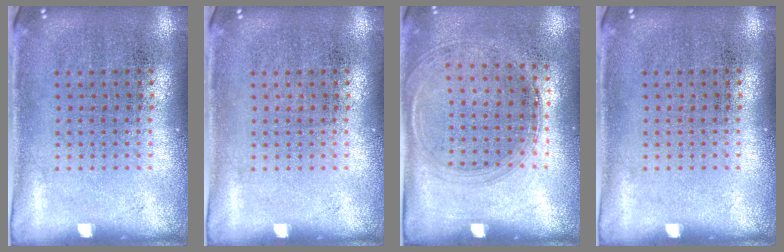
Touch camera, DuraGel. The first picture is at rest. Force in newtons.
{"total": 0.0}
{"total": 1.3, "press": 1.2, "slide": 0.5}
{"total": 0.0}